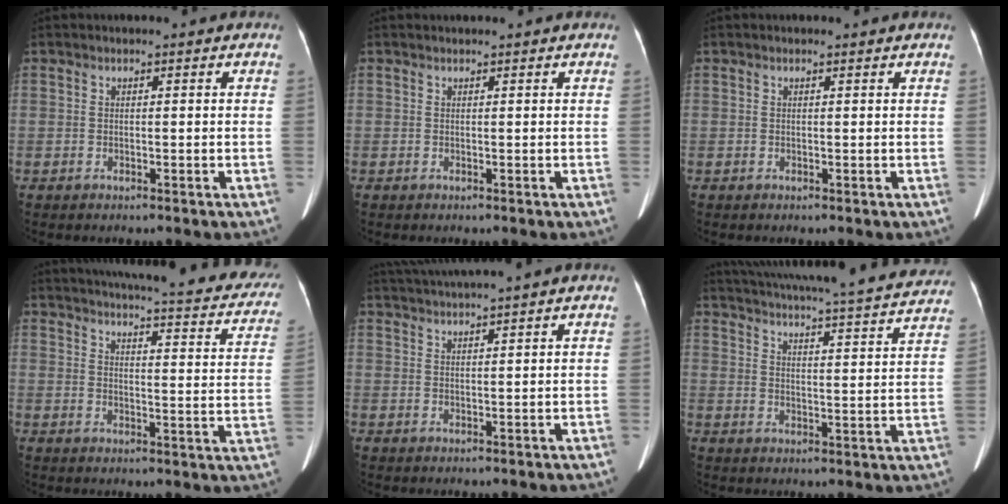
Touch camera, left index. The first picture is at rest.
{"total": 1.3, "force": [1.3, 0.4, 0.1], "torque": [-0.010, 0.023, 0.014]}
{"total": 0.7, "force": [0.6, 0.3, 0.0], "torque": [-0.011, 0.010, 0.008]}
{"total": 28.2, "force": [24.5, 4.9, 13.1], "torque": [-0.184, -0.050, 0.272]}
{"total": 6.7, "force": [5.9, -1.7, 2.5], "torque": [-0.042, 0.022, 0.093]}
{"total": 28.8, "force": [26.5, 2.8, 11.1], "torque": [-0.190, -0.040, 0.327]}